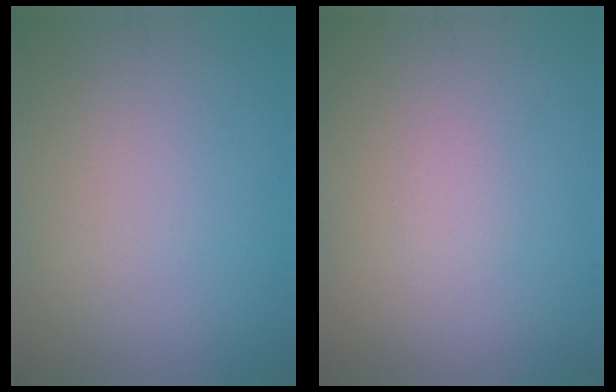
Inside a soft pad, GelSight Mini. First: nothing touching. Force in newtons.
{"total": 0.6, "press": 0.6, "slide": 0.0}